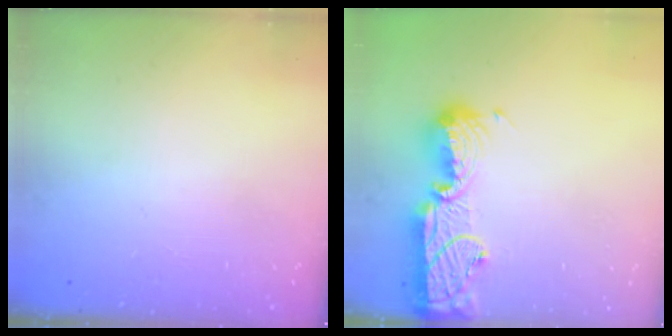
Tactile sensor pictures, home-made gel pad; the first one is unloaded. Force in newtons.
{"total": 15.3, "press": 14.8, "slide": 4.0}